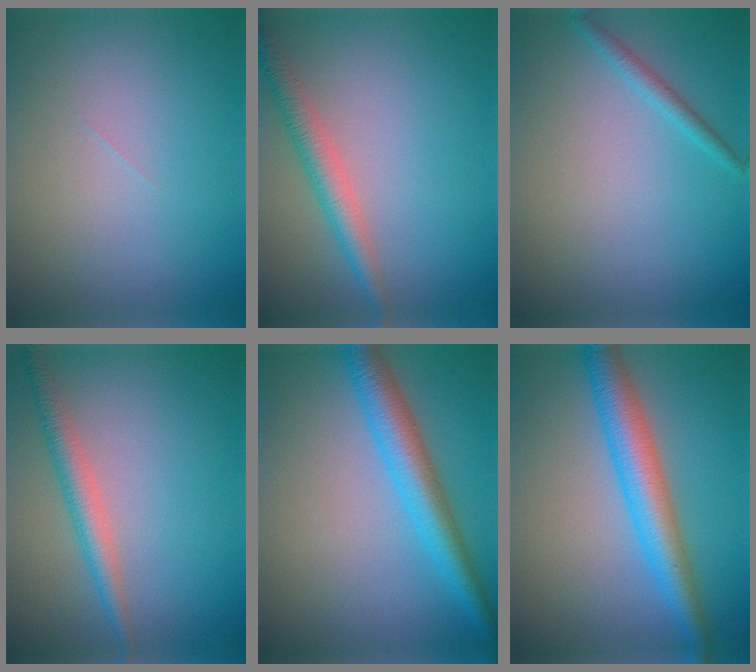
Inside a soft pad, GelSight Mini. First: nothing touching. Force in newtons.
{"total": 2.9, "press": 2.9, "slide": 0.1}
{"total": 1.4, "press": 1.4, "slide": 0.1}
{"total": 2.6, "press": 2.6, "slide": 0.0}
{"total": 4.8, "press": 4.8, "slide": 0.2}
{"total": 5.3, "press": 5.3, "slide": 0.2}